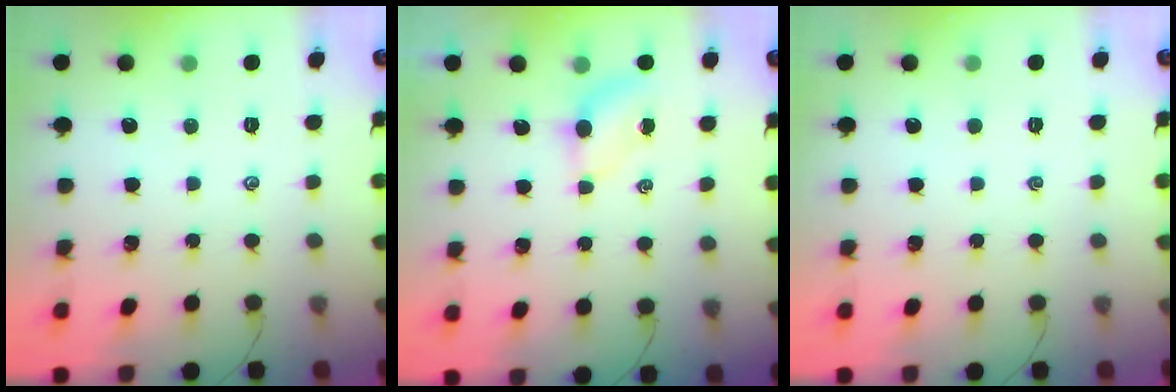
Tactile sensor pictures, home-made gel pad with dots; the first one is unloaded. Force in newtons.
{"total": 4.0, "press": 3.9, "slide": 1.2}
{"total": 0.0}